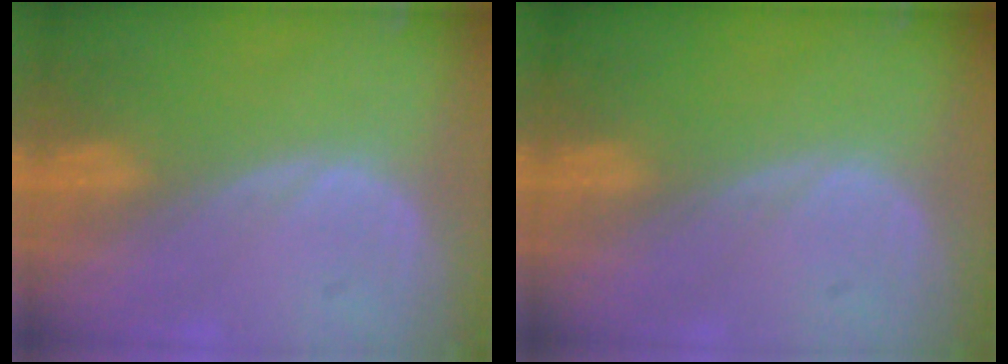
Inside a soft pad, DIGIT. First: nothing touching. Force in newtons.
{"total": 0.0}